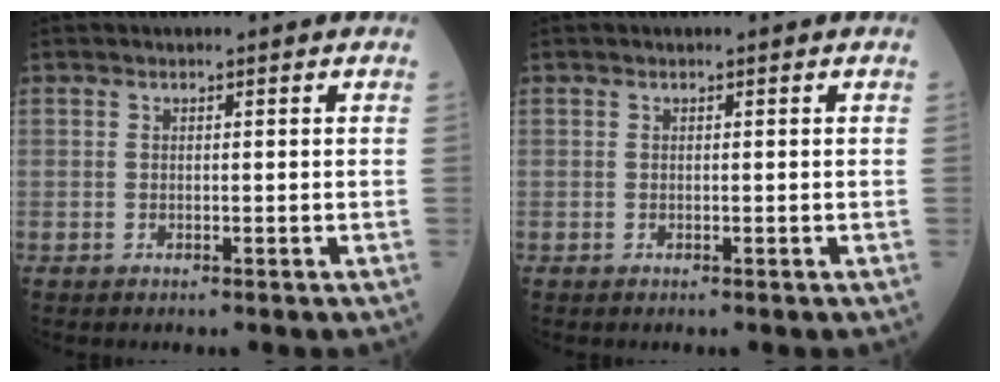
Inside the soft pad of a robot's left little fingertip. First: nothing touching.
{"total": 0.0}